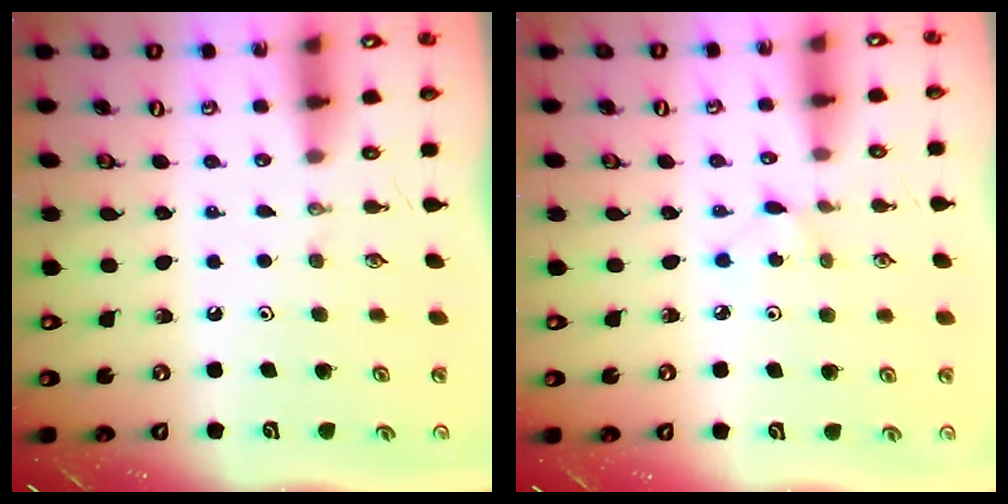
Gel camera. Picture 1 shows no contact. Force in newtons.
{"total": 2.3, "press": 2.3, "slide": 0.3}